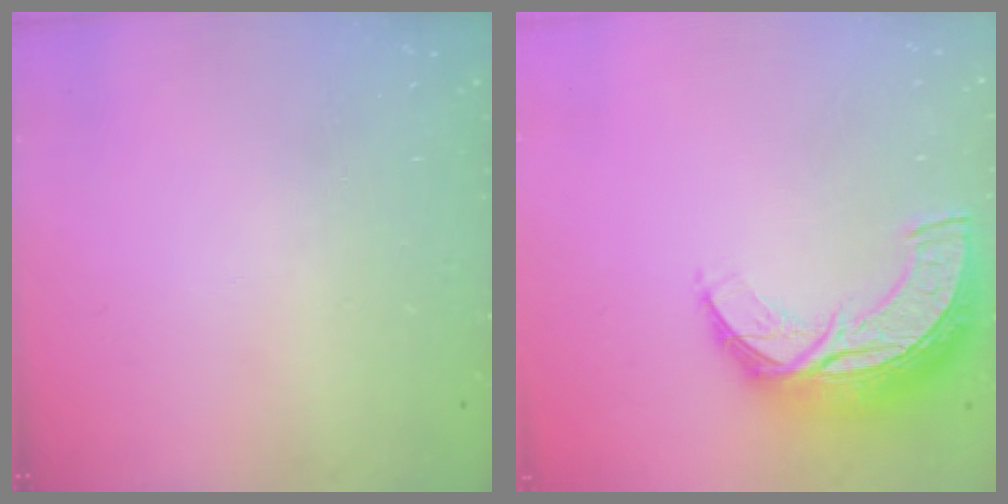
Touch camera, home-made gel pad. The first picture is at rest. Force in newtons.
{"total": 13.7, "press": 13.6, "slide": 0.8}